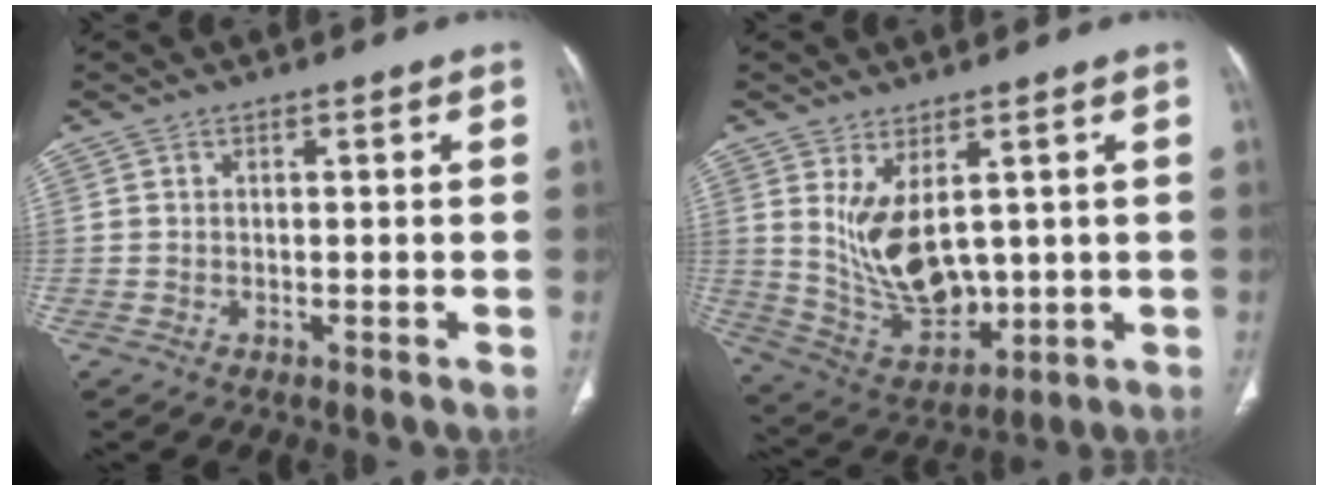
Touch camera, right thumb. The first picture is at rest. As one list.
[{"total": 11.9, "force": [2.5, 6.6, 9.6], "torque": [-0.149, -0.025, 0.074]}]